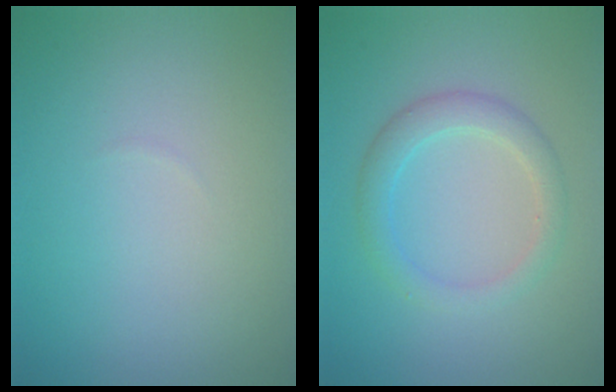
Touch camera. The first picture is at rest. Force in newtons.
{"total": 2.7, "press": 2.7, "slide": 0.2}